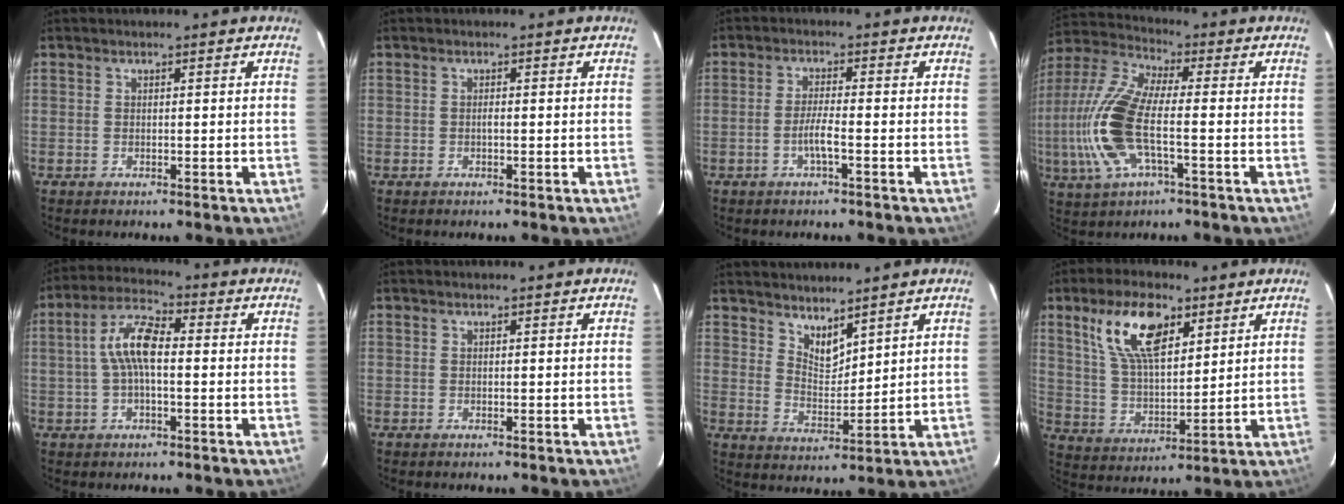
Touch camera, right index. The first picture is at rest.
{"total": 0.5, "force": [-0.2, 0.1, 0.5], "torque": [-0.008, 0.003, -0.006]}
{"total": 3.0, "force": [-1.5, -0.2, 2.6], "torque": [-0.052, -0.003, -0.029]}
{"total": 15.8, "force": [-3.0, 5.3, 14.6], "torque": [-0.328, 0.000, -0.066]}
{"total": 8.0, "force": [0.0, 3.0, 7.4], "torque": [-0.154, 0.021, -0.004]}
{"total": 0.0}
{"total": 5.7, "force": [4.9, 2.0, 2.2], "torque": [-0.030, -0.006, 0.091]}
{"total": 13.4, "force": [7.0, 6.0, 9.7], "torque": [-0.183, 0.018, 0.140]}